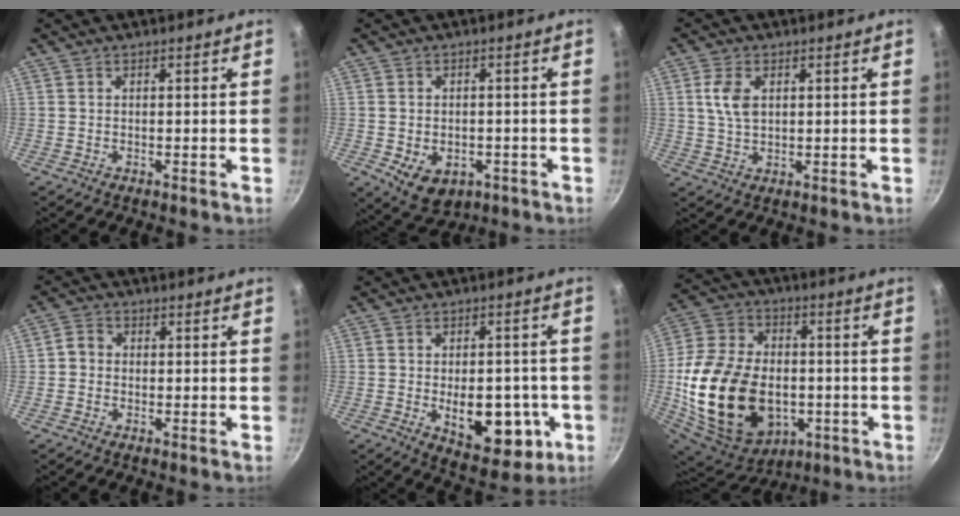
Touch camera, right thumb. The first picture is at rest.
{"total": 7.7, "force": [-2.3, 5.5, 4.9], "torque": [-0.055, 0.000, -0.019]}
{"total": 5.5, "force": [1.5, 3.3, 4.1], "torque": [-0.076, 0.000, 0.029]}
{"total": 2.8, "force": [-0.3, 2.5, 1.3], "torque": [-0.017, 0.008, -0.015]}
{"total": 14.7, "force": [-3.4, 8.4, 11.6], "torque": [-0.115, -0.004, -0.032]}
{"total": 27.6, "force": [-4.5, 18.9, 19.6], "torque": [-0.367, 0.023, -0.062]}